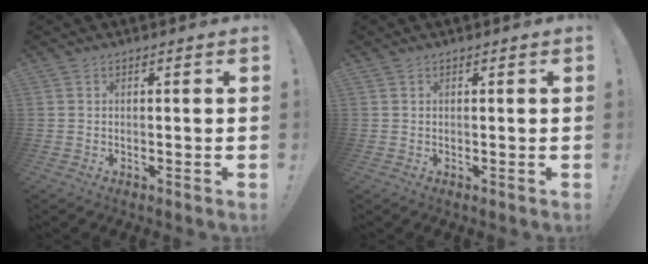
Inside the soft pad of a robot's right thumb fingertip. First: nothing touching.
{"total": 0.0}